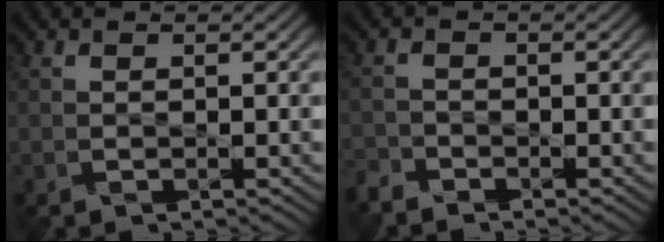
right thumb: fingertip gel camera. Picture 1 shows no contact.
{"total": 2.2, "force": [-2.1, 0.5, 0.4], "torque": [-0.011, -0.008, -0.053]}